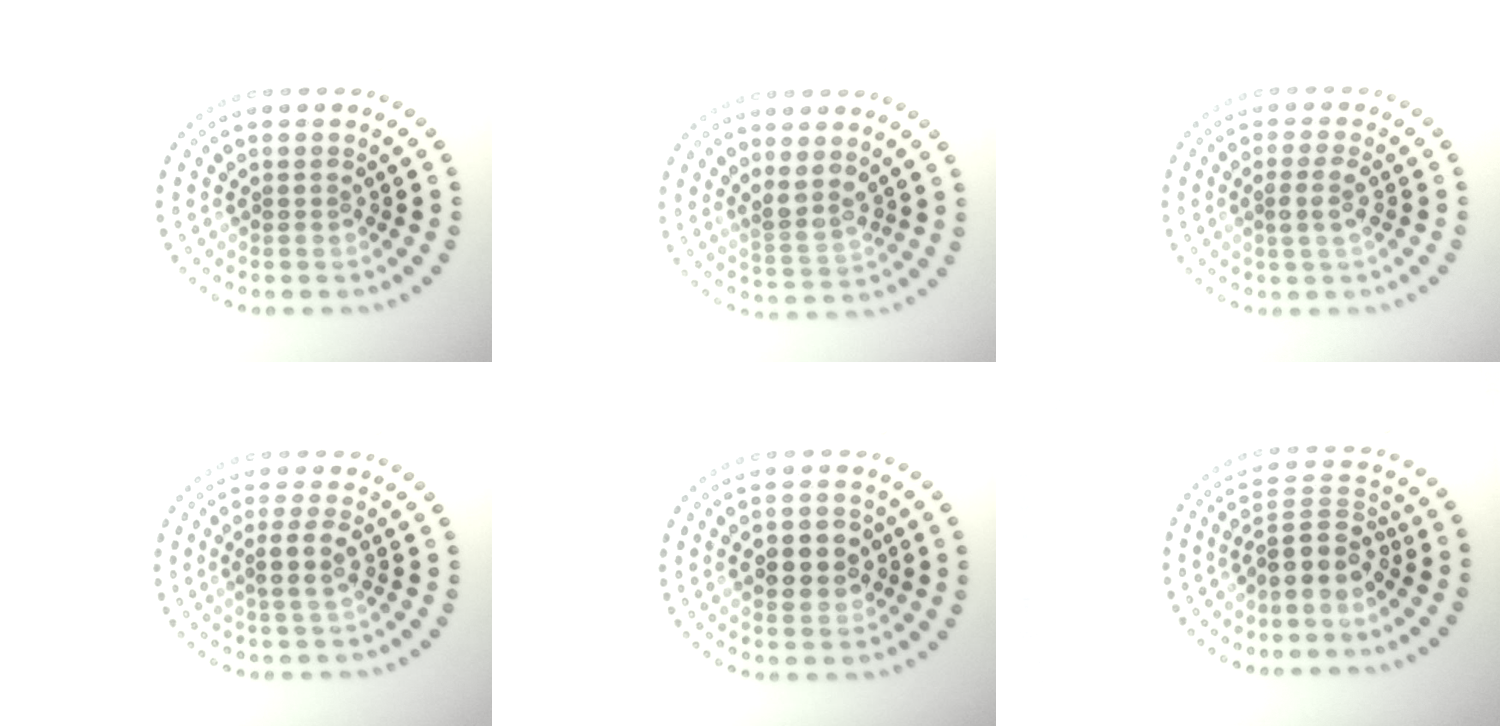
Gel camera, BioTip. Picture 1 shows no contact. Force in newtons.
{"total": 2.6, "press": 2.0, "slide": 1.6}
{"total": 1.7, "press": 1.6, "slide": 0.5}
{"total": 2.5, "press": 2.1, "slide": 1.2}
{"total": 4.4, "press": 4.4, "slide": 0.2}
{"total": 3.8, "press": 3.2, "slide": 2.0}